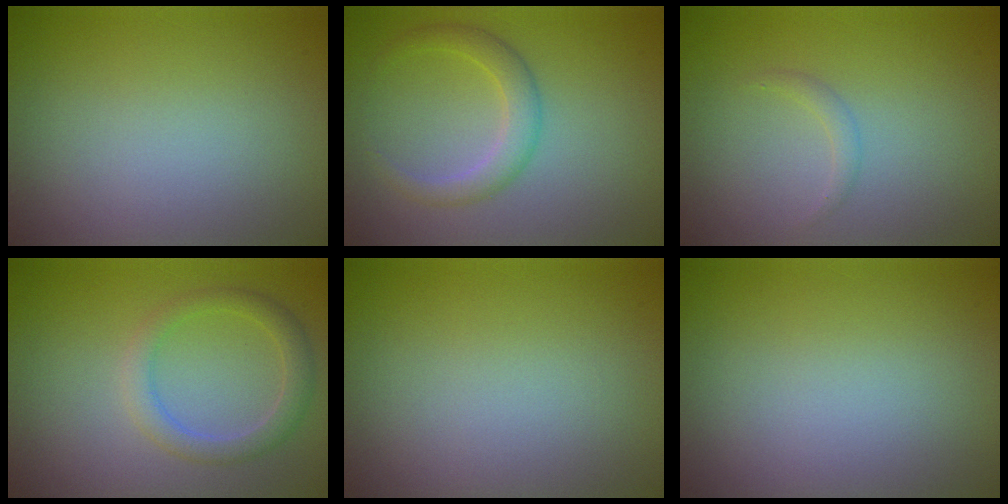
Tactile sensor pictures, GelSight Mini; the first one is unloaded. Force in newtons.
{"total": 2.6, "press": 2.6, "slide": 0.0}
{"total": 0.8, "press": 0.8, "slide": 0.1}
{"total": 2.5, "press": 2.5, "slide": 0.1}
{"total": 0.0}
{"total": 0.0}